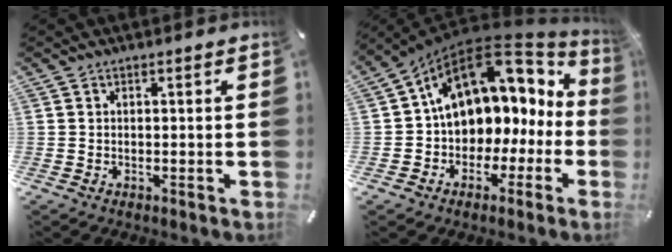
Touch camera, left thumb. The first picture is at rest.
{"total": 13.1, "force": [5.3, 9.7, 7.0], "torque": [-0.121, -0.040, 0.095]}